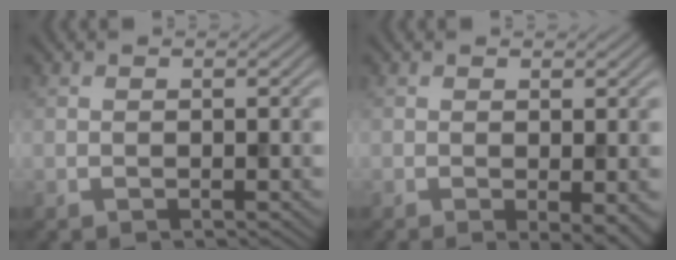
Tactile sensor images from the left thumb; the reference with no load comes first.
{"total": 3.1, "force": [-0.8, 0.7, 2.9], "torque": [-0.043, -0.005, -0.011]}